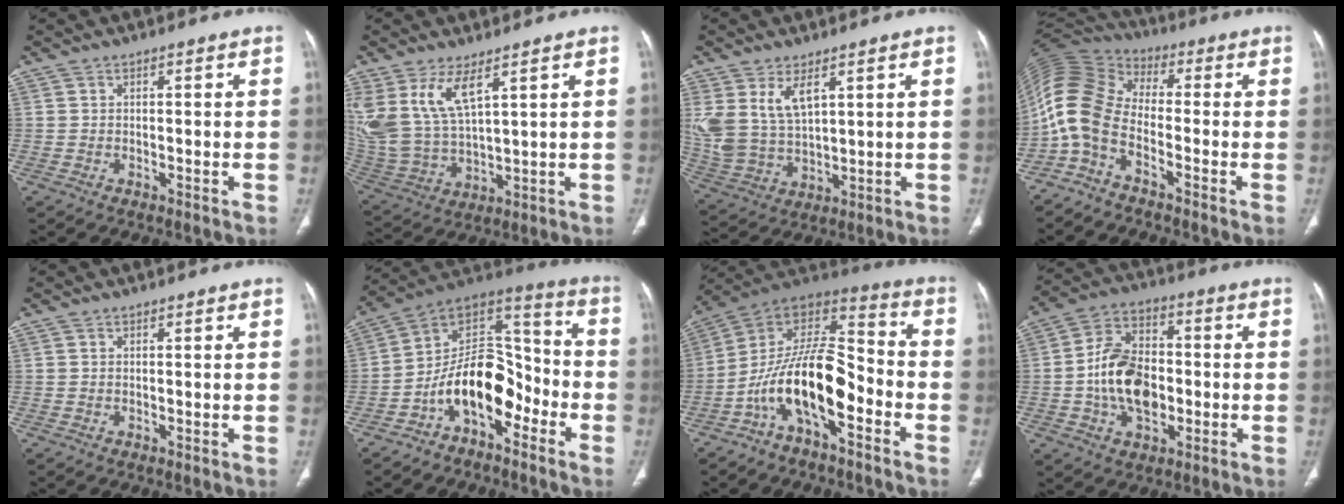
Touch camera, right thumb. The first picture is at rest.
{"total": 13.0, "force": [6.6, 5.5, 9.8], "torque": [-0.210, -0.027, 0.152]}
{"total": 10.7, "force": [4.8, 5.8, 7.6], "torque": [-0.154, -0.015, 0.112]}
{"total": 11.1, "force": [-3.8, 6.4, 8.2], "torque": [-0.180, 0.059, -0.093]}
{"total": 0.0}
{"total": 16.0, "force": [-6.8, 9.3, 11.0], "torque": [-0.150, 0.094, -0.128]}
{"total": 17.6, "force": [-6.8, 7.7, 14.2], "torque": [-0.234, 0.082, -0.123]}
{"total": 14.2, "force": [-2.0, 9.5, 10.4], "torque": [-0.164, 0.026, -0.038]}